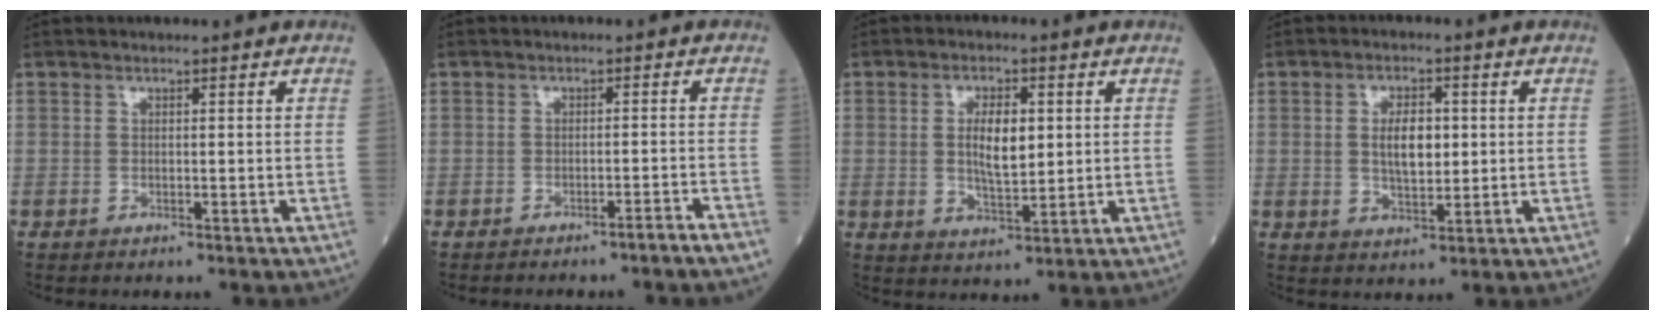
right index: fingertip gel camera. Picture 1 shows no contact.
{"total": 3.3, "force": [-2.8, -1.0, 1.5], "torque": [-0.014, 0.004, -0.039]}
{"total": 6.3, "force": [1.0, 2.3, 5.8], "torque": [-0.103, -0.001, 0.020]}
{"total": 5.7, "force": [0.7, 2.6, 5.0], "torque": [-0.091, 0.003, 0.015]}